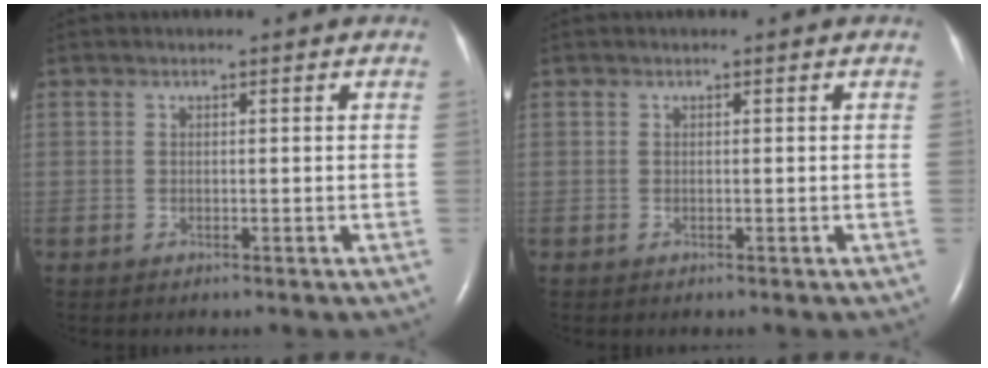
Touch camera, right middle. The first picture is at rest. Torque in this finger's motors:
{"motor_torque": [0.16, 0.01, -0.06, 0.00]}